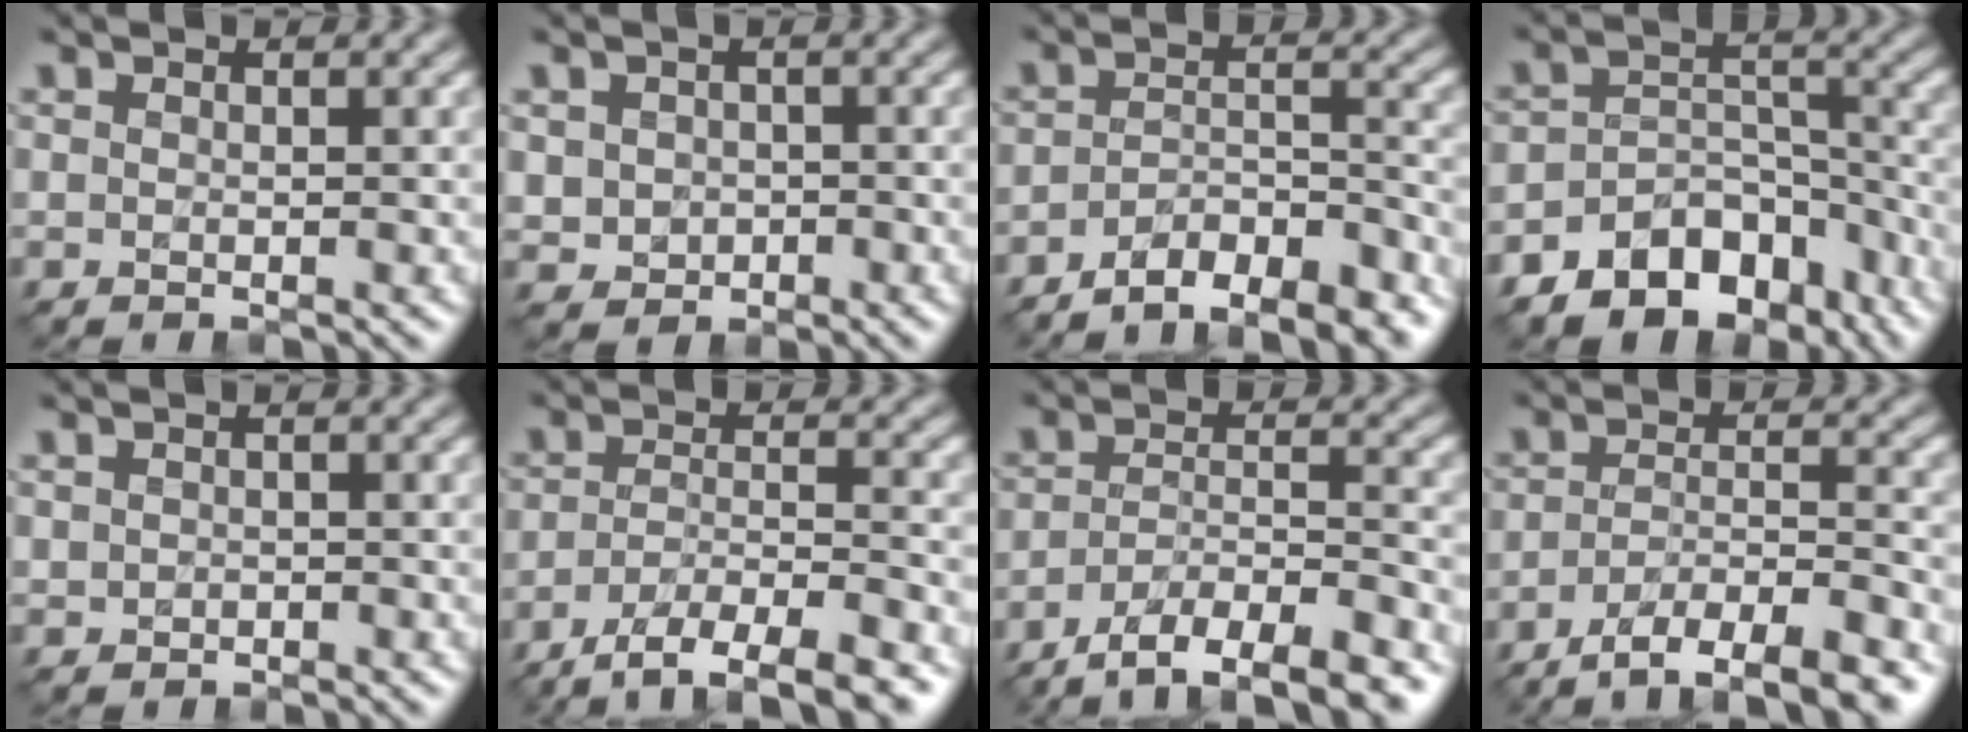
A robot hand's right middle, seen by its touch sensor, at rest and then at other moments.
{"total": 2.4, "force": [-0.3, 2.2, 0.8], "torque": [-0.016, -0.008, -0.001]}
{"total": 6.8, "force": [-5.6, 1.6, 3.4], "torque": [-0.051, -0.003, -0.086]}
{"total": 8.9, "force": [-6.7, 5.1, 3.1], "torque": [-0.032, 0.003, -0.101]}
{"total": 0.8, "force": [-0.1, 0.8, 0.1], "torque": [0.001, -0.007, 0.001]}
{"total": 7.2, "force": [-5.3, 1.8, 4.6], "torque": [-0.071, -0.006, -0.087]}
{"total": 9.0, "force": [-7.1, 2.3, 5.0], "torque": [-0.075, -0.012, -0.112]}
{"total": 8.2, "force": [-6.2, 2.0, 4.9], "torque": [-0.075, -0.004, -0.099]}